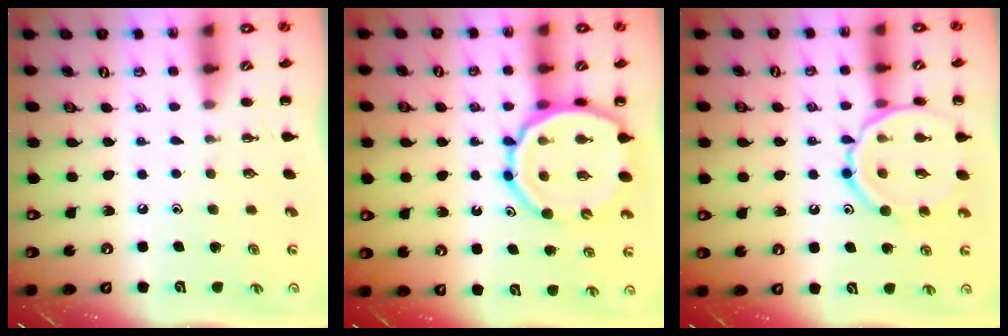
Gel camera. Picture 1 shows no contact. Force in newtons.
{"total": 15.2, "press": 14.8, "slide": 3.4}
{"total": 12.7, "press": 12.6, "slide": 0.8}